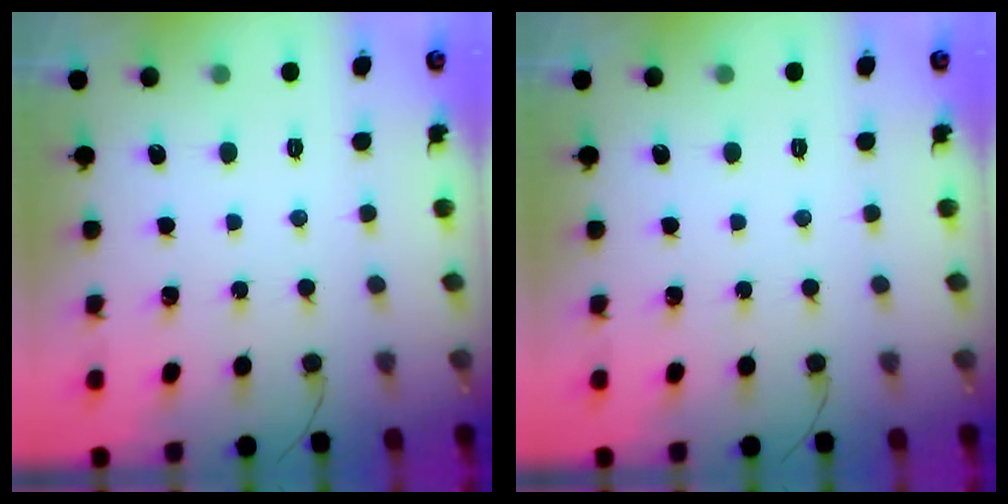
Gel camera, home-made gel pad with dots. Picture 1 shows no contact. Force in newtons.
{"total": 0.0}